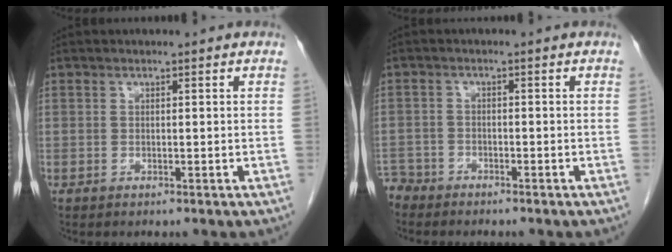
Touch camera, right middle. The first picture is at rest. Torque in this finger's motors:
{"motor_torque": [0.81, -1.33, 0.16, -0.07]}